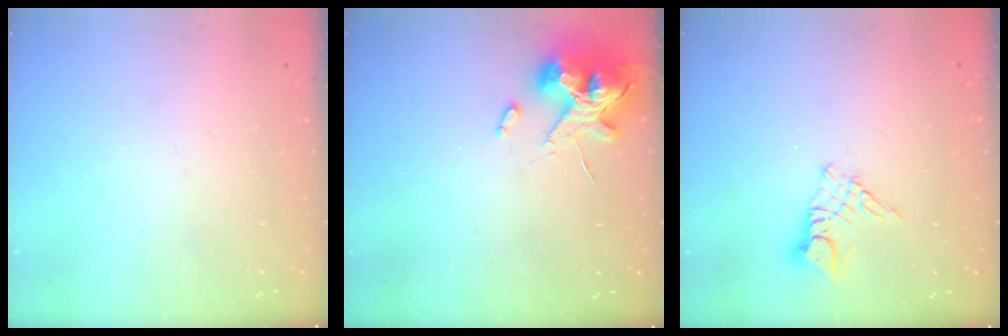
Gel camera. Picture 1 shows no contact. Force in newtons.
{"total": 12.4, "press": 12.3, "slide": 1.3}
{"total": 5.9, "press": 5.9, "slide": 0.5}